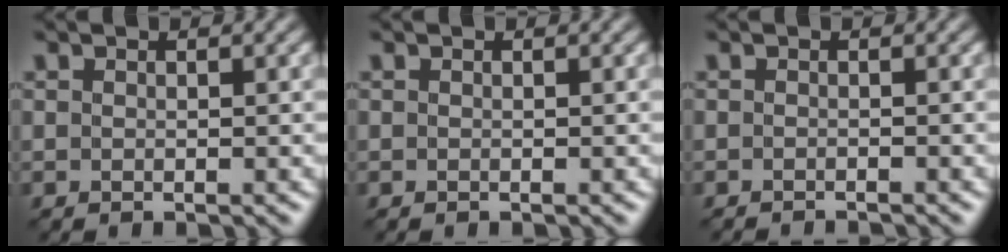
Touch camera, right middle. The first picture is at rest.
{"total": 0.0}
{"total": 1.3, "force": [-1.3, -0.2, 0.1], "torque": [0.002, -0.006, -0.018]}